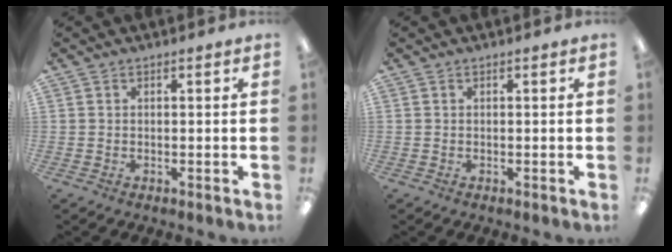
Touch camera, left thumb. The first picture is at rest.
{"total": 0.0}